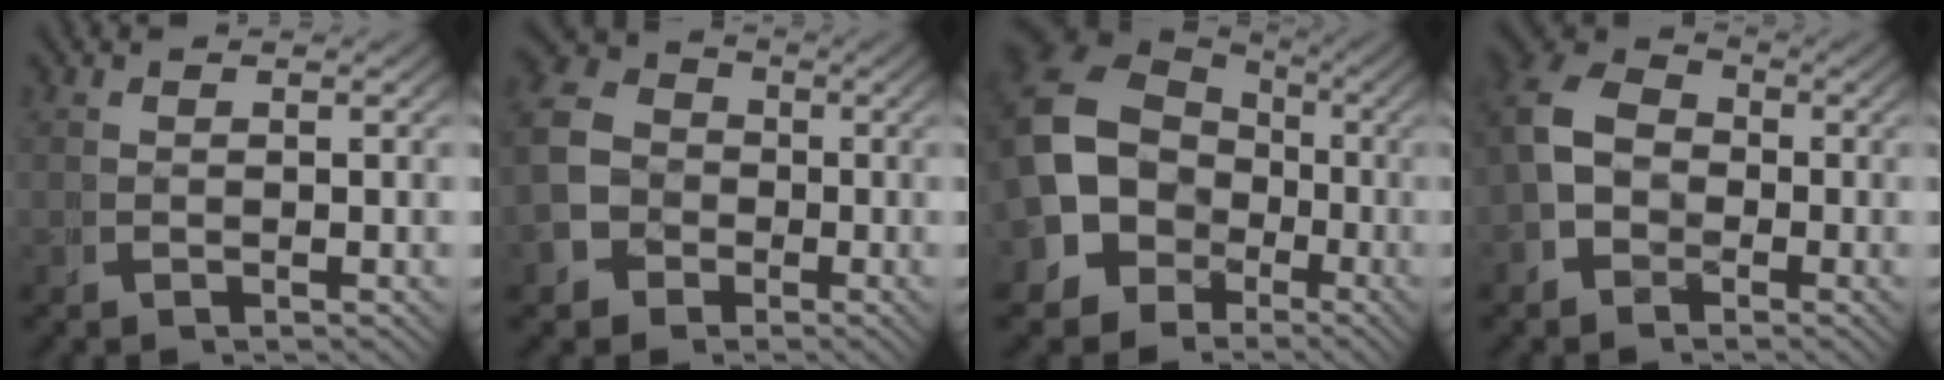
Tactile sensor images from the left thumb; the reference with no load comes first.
{"total": 9.4, "force": [-0.8, 8.6, 3.7], "torque": [-0.067, -0.010, -0.030]}
{"total": 11.4, "force": [-1.2, 9.5, 6.1], "torque": [-0.139, -0.040, -0.012]}
{"total": 6.7, "force": [-0.2, 5.6, 3.6], "torque": [-0.063, -0.003, -0.013]}